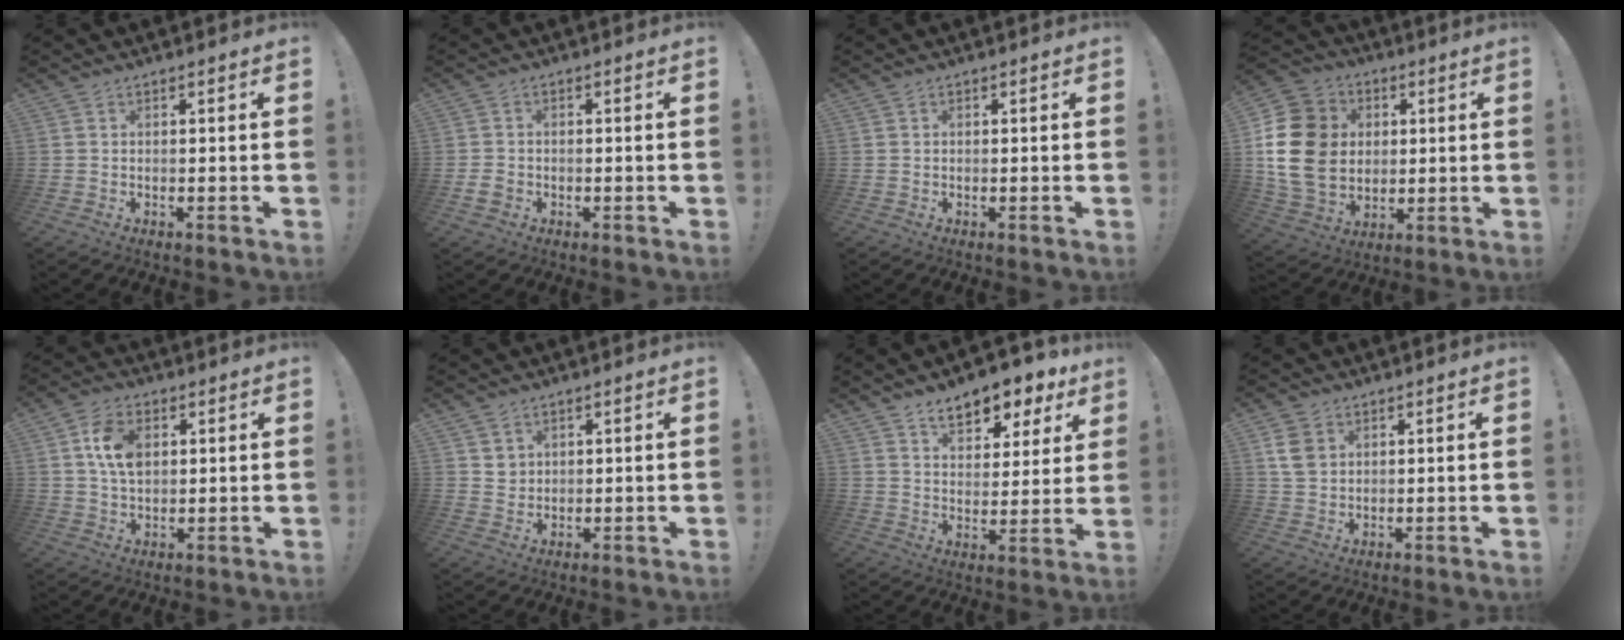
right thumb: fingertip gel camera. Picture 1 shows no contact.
{"total": 3.3, "force": [-1.0, 2.4, 1.9], "torque": [-0.027, 0.002, -0.018]}
{"total": 0.0}
{"total": 20.0, "force": [1.8, 16.4, 11.3], "torque": [-0.202, 0.006, 0.050]}
{"total": 9.6, "force": [2.7, 6.5, 6.6], "torque": [-0.102, 0.002, 0.051]}
{"total": 3.3, "force": [2.0, 2.6, 0.6], "torque": [-0.004, -0.011, 0.037]}
{"total": 10.7, "force": [7.4, 5.5, 5.5], "torque": [-0.073, -0.049, 0.129]}
{"total": 6.8, "force": [2.4, 5.1, 3.7], "torque": [-0.075, 0.002, 0.048]}